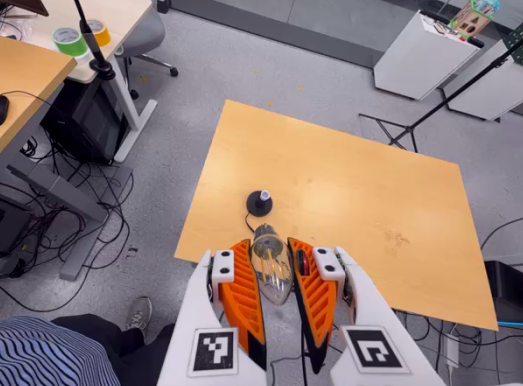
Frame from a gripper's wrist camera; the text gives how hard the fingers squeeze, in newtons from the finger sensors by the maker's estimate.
{"total": 22.2, "left": 25.4, "right": 19.0}